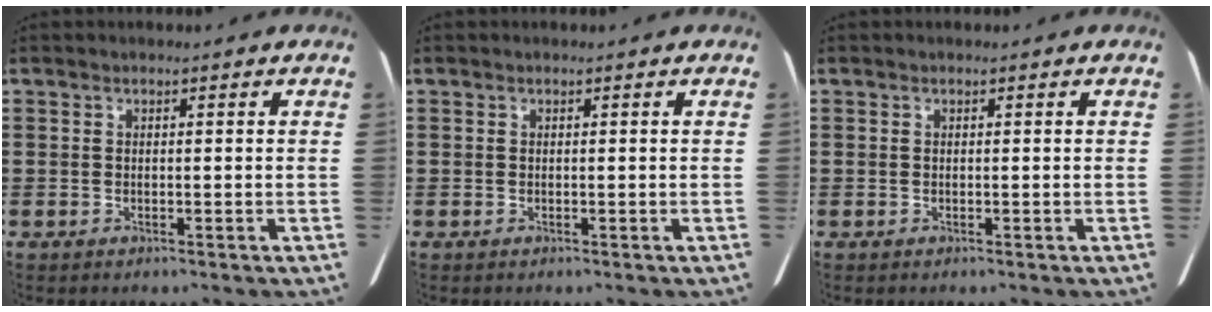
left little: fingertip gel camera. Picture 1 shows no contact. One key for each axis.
{"total": 0.0}
{"total": 0.0}